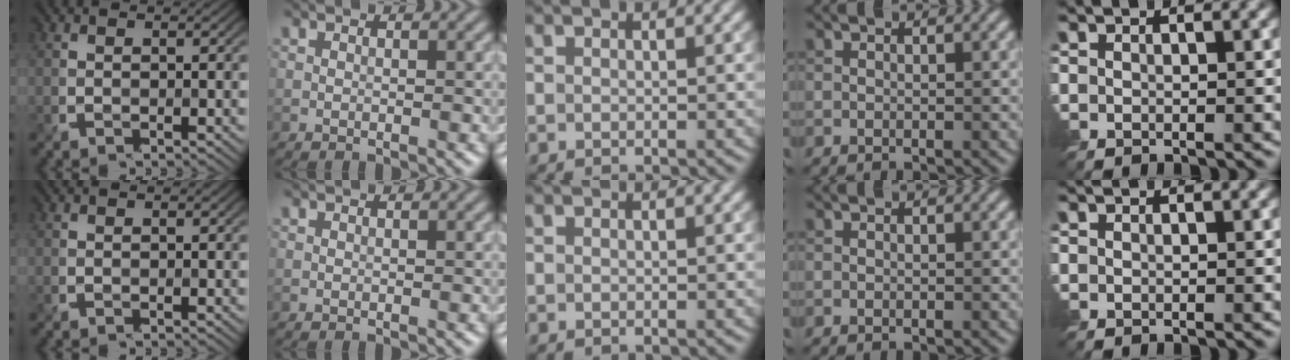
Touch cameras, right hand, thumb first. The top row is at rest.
{}